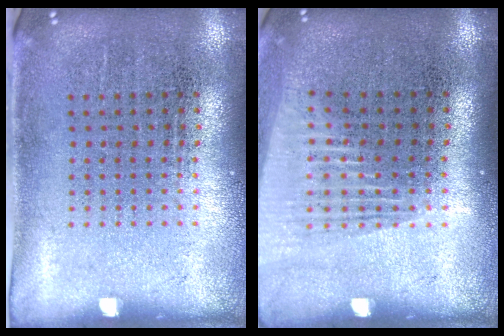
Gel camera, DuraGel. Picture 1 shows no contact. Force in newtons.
{"total": 1.4, "press": 1.2, "slide": 0.7}